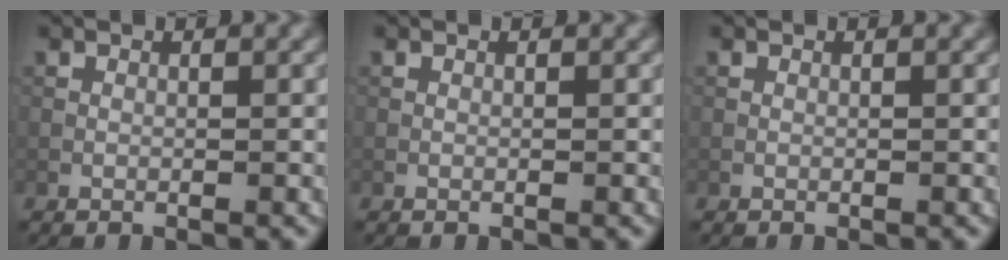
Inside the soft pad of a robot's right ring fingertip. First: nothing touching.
{"total": 0.0}
{"total": 0.0}